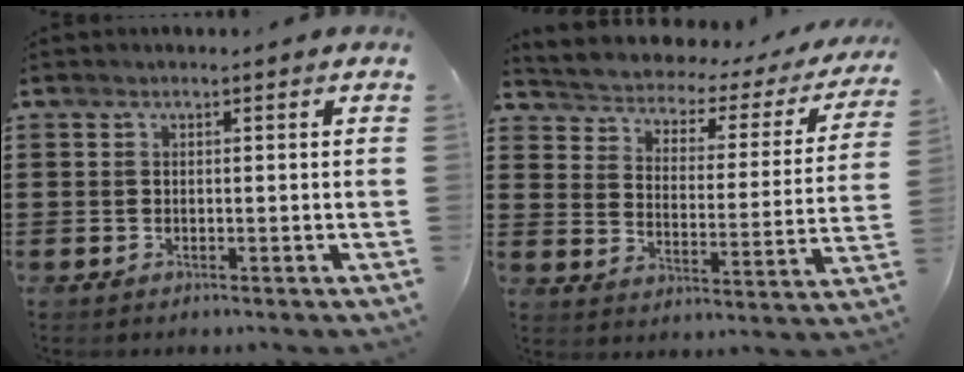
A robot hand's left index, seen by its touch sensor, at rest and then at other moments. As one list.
[{"total": 1.8, "force": [1.5, 1.0, 0.4], "torque": [-0.026, -0.021, 0.012]}]